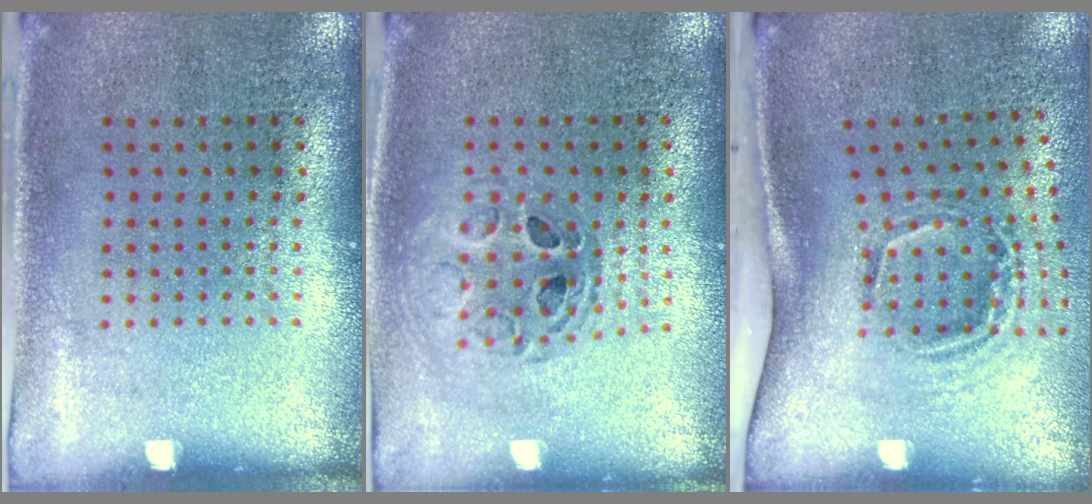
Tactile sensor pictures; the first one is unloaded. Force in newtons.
{"total": 0.7, "press": 0.7, "slide": 0.1}
{"total": 2.0, "press": 1.3, "slide": 1.6}